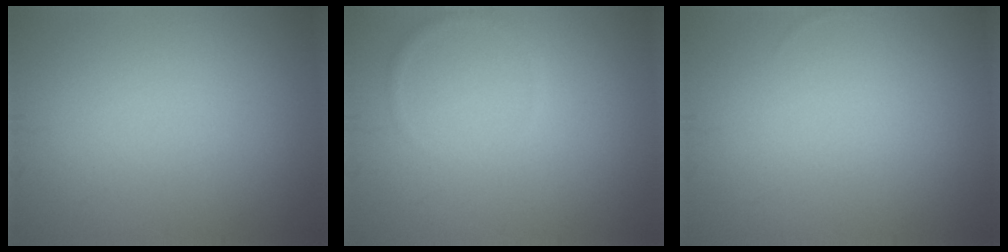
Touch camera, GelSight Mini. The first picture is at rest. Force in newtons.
{"total": 0.7, "press": 0.7, "slide": 0.0}
{"total": 0.0}